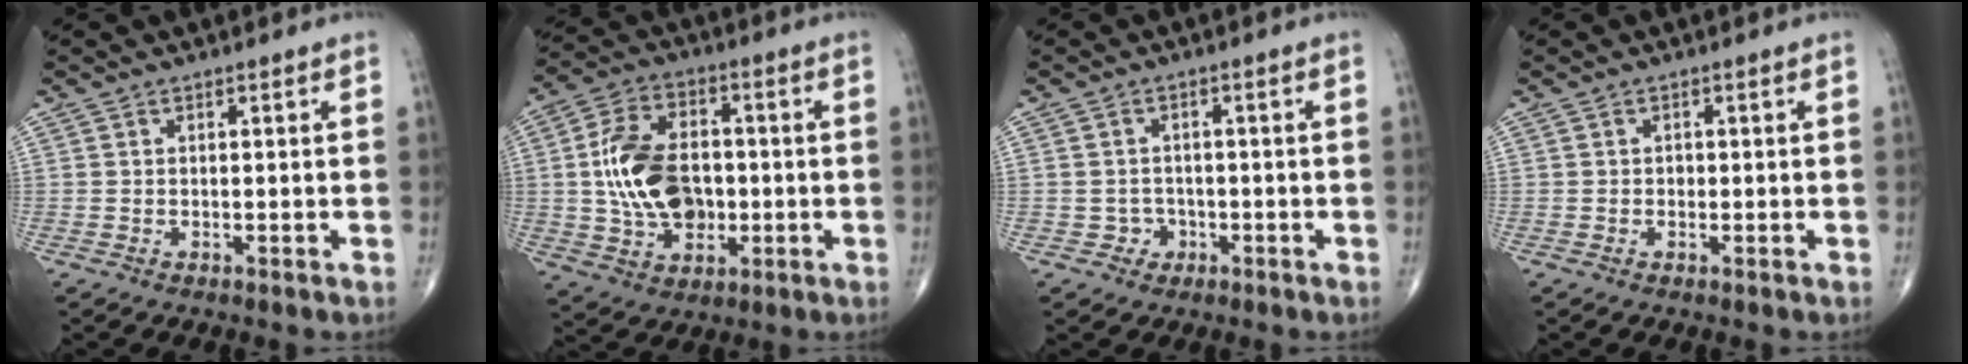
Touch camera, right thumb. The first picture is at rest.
{"total": 14.9, "force": [-0.3, 9.9, 11.1], "torque": [-0.185, 0.013, -0.001]}
{"total": 2.6, "force": [-1.0, 2.4, 0.3], "torque": [0.013, 0.011, -0.016]}
{"total": 0.7, "force": [-0.1, 0.6, 0.4], "torque": [-0.001, 0.003, -0.004]}